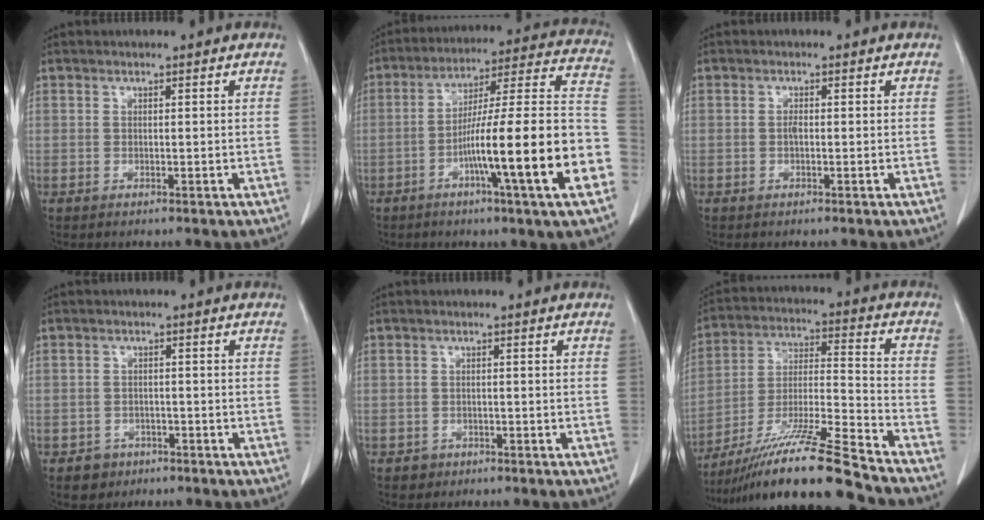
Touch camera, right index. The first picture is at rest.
{"total": 21.1, "force": [-6.9, -0.2, 19.9], "torque": [-0.259, 0.009, -0.110]}
{"total": 0.7, "force": [-0.1, 0.2, 0.7], "torque": [-0.012, 0.003, -0.002]}
{"total": 3.1, "force": [-1.8, 2.6, 0.1], "torque": [0.002, 0.012, -0.024]}
{"total": 1.8, "force": [-1.1, 1.5, -0.2], "torque": [0.003, 0.008, -0.017]}
{"total": 18.8, "force": [-15.4, -0.8, 10.7], "torque": [-0.209, -0.024, -0.276]}